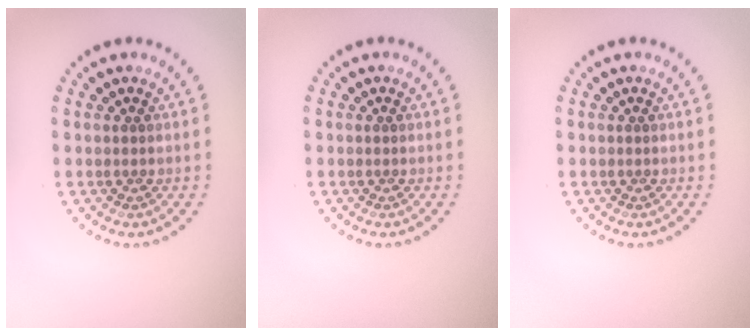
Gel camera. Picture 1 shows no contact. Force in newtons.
{"total": 0.0}
{"total": 0.0}